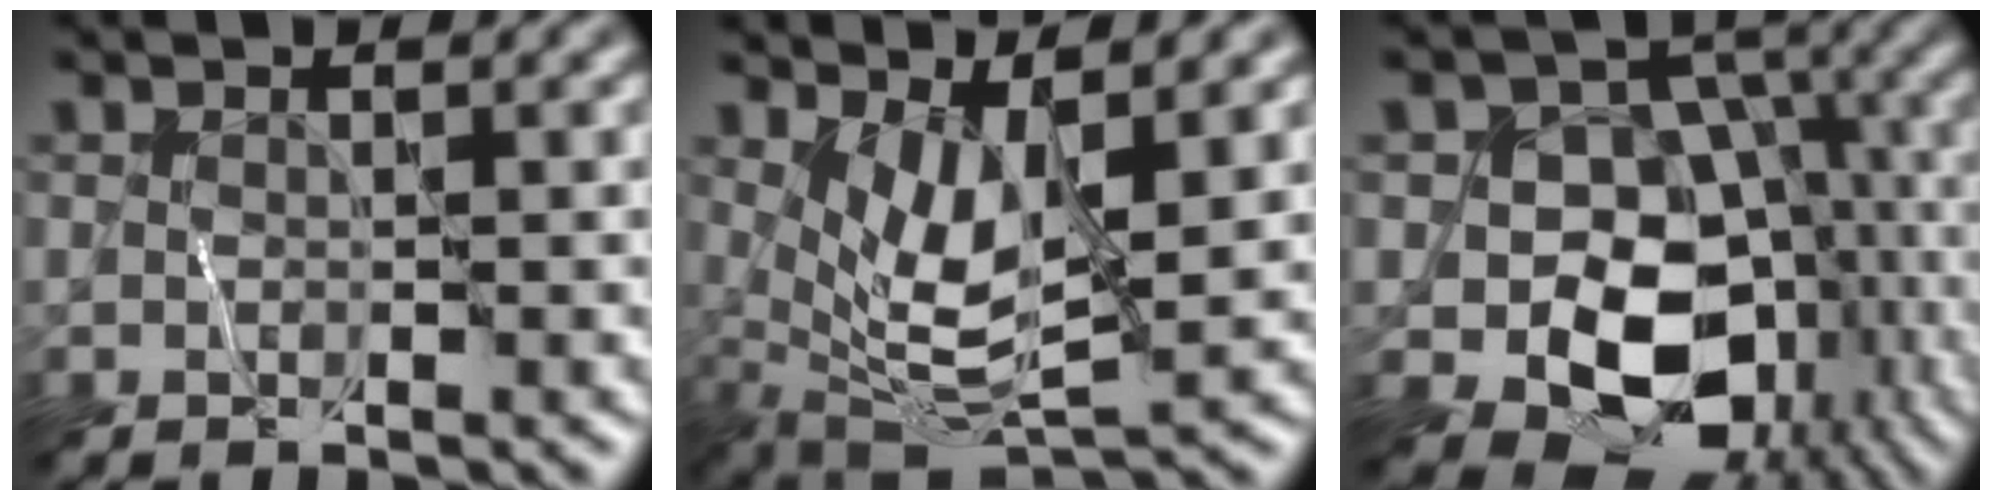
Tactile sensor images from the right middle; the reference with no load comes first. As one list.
[{"total": 5.6, "force": [1.8, 2.0, 5.0], "torque": [-0.101, -0.018, 0.038]}, {"total": 11.8, "force": [-3.3, 8.9, 7.0], "torque": [-0.090, -0.014, -0.046]}]